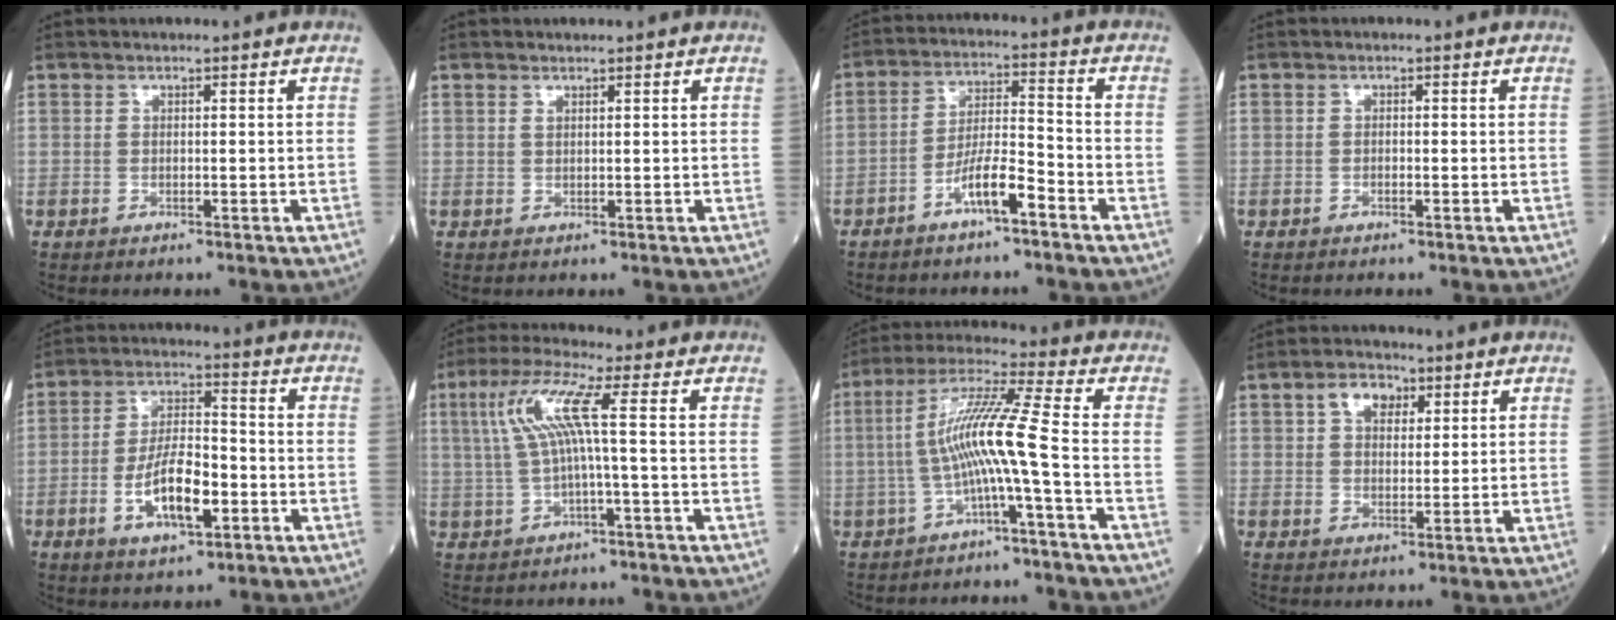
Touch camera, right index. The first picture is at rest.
{"total": 0.6, "force": [0.5, 0.1, 0.2], "torque": [-0.009, -0.003, 0.011]}
{"total": 6.8, "force": [-4.1, 0.8, 5.3], "torque": [-0.101, 0.010, -0.077]}
{"total": 0.5, "force": [-0.2, 0.2, 0.4], "torque": [-0.008, 0.001, -0.005]}
{"total": 10.2, "force": [-3.2, 3.5, 9.0], "torque": [-0.171, 0.006, -0.057]}
{"total": 7.4, "force": [0.9, -0.4, 7.3], "torque": [-0.157, 0.023, 0.024]}
{"total": 9.8, "force": [-2.3, -1.4, 9.5], "torque": [-0.186, 0.025, -0.044]}
{"total": 4.7, "force": [2.2, 3.1, 2.9], "torque": [-0.052, 0.016, 0.038]}